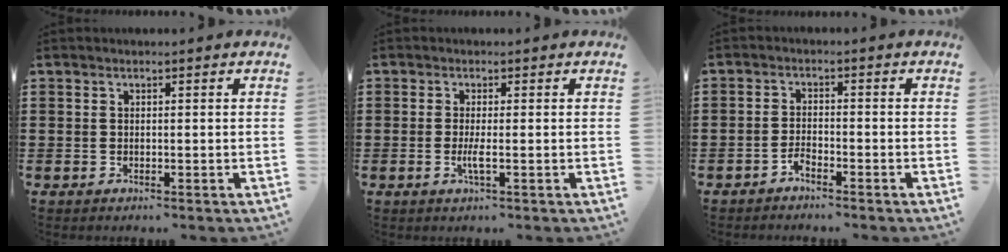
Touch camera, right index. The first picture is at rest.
{"total": 2.4, "force": [-0.6, 0.1, 2.3], "torque": [-0.048, -0.007, -0.013]}
{"total": 2.0, "force": [-1.8, 0.4, 0.5], "torque": [-0.015, 0.003, -0.037]}